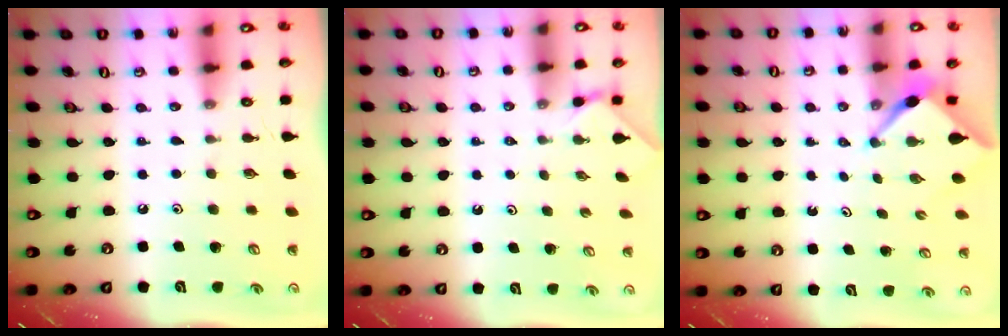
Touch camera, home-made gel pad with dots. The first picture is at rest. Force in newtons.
{"total": 0.0}
{"total": 2.7, "press": 2.7, "slide": 0.3}